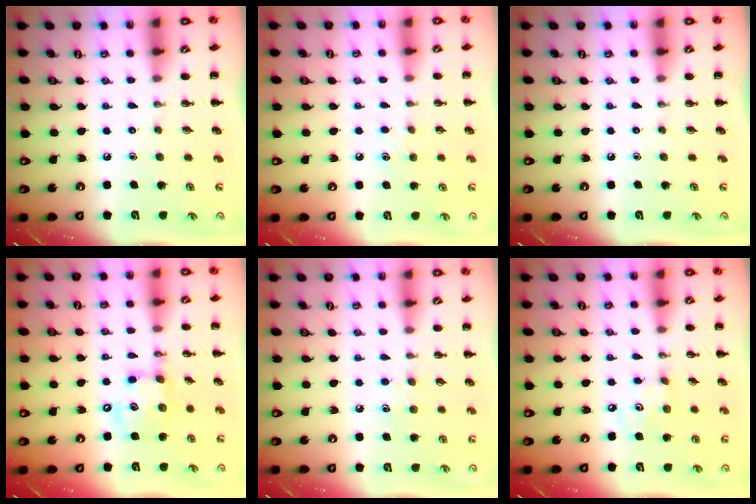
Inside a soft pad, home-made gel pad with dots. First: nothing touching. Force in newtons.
{"total": 4.4, "press": 4.2, "slide": 1.5}
{"total": 0.0}
{"total": 12.4, "press": 12.2, "slide": 2.1}
{"total": 5.0, "press": 4.8, "slide": 1.4}
{"total": 4.1, "press": 4.0, "slide": 0.6}